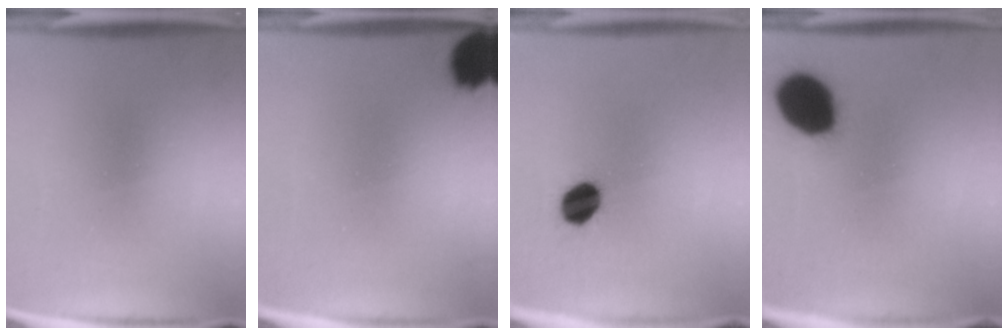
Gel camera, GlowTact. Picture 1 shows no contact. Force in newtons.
{"total": 10.3}
{"total": 7.5}
{"total": 17.7}